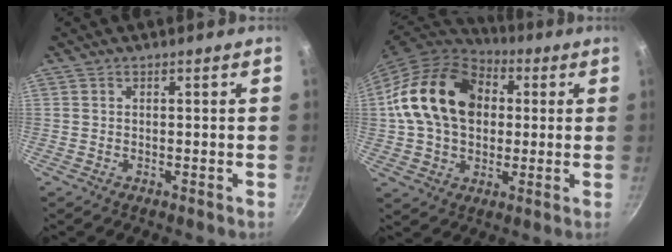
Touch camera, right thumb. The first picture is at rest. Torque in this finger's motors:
{"motor_torque": [2.04, 2.96, 0.73, -0.56, 0.22]}